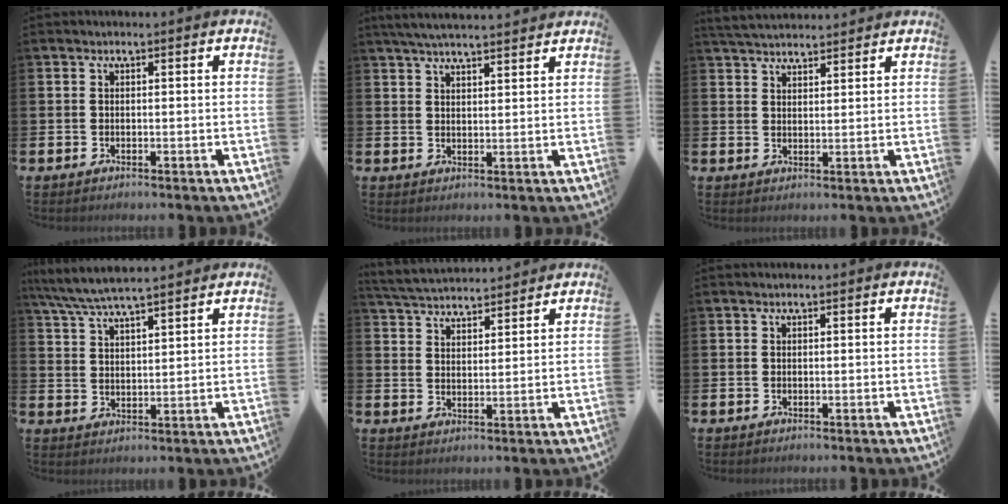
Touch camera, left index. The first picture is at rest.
{"total": 4.6, "force": [4.4, 0.3, 1.2], "torque": [-0.029, -0.016, 0.081]}
{"total": 3.9, "force": [3.8, 0.7, 0.5], "torque": [-0.014, -0.018, 0.069]}
{"total": 6.3, "force": [5.9, 0.6, 2.1], "torque": [-0.061, -0.023, 0.106]}
{"total": 4.6, "force": [4.6, 0.7, 0.2], "torque": [-0.021, -0.025, 0.082]}
{"total": 0.0}